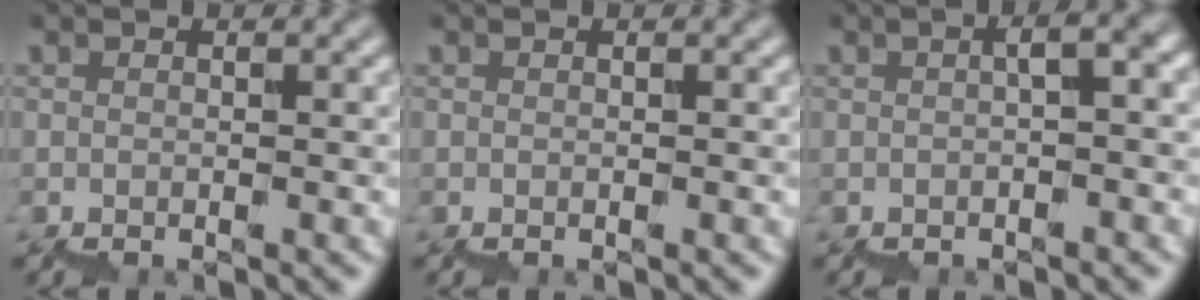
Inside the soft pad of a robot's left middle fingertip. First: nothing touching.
{"total": 0.0}
{"total": 2.9, "force": [-0.2, 0.7, 2.8], "torque": [-0.034, 0.017, -0.006]}